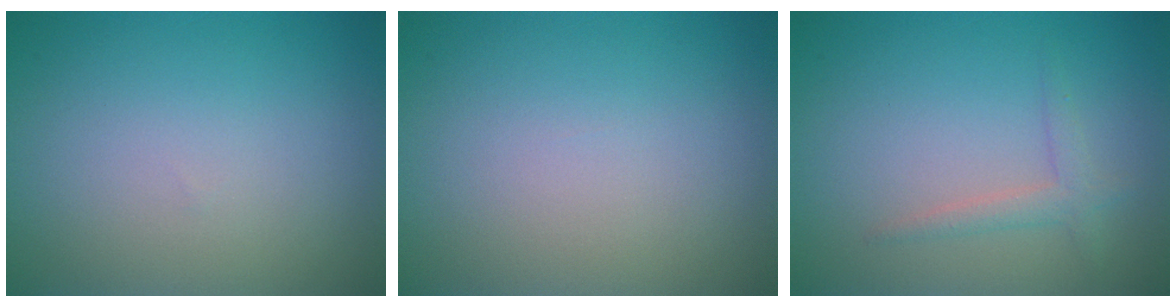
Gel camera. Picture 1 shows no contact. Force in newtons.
{"total": 0.0}
{"total": 1.6, "press": 1.5, "slide": 0.1}